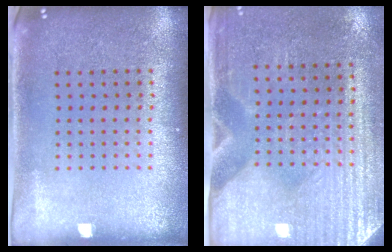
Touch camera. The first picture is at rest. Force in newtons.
{"total": 3.1, "press": 2.7, "slide": 1.5}